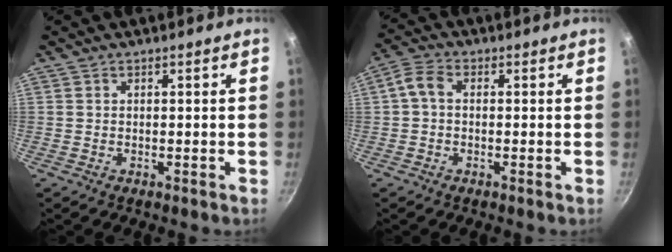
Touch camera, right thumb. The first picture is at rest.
{"total": 3.9, "force": [-0.1, 2.8, 2.7], "torque": [-0.059, 0.017, -0.013]}